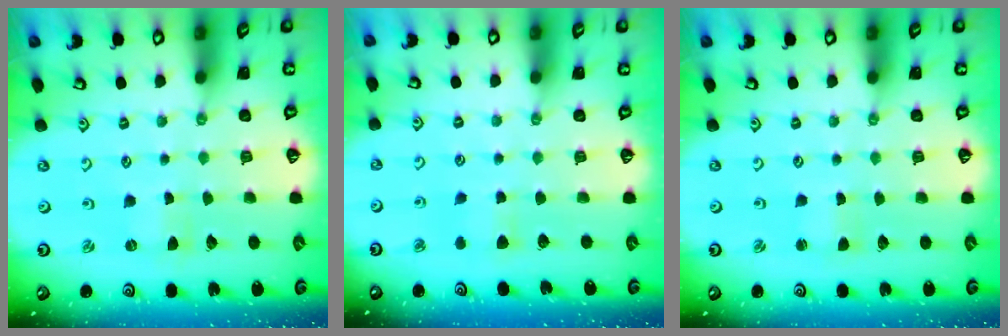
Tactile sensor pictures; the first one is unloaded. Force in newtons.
{"total": 4.7, "press": 4.6, "slide": 0.6}
{"total": 1.5, "press": 1.5, "slide": 0.0}